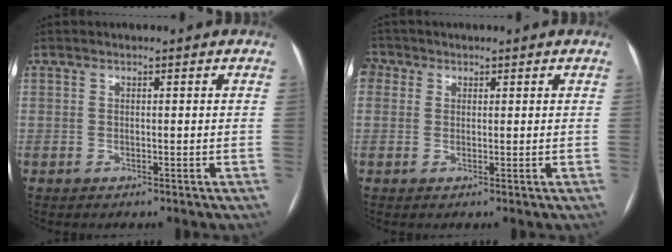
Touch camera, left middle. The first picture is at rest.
{"total": 3.8, "force": [1.5, 3.3, 1.3], "torque": [-0.031, 0.016, 0.029]}